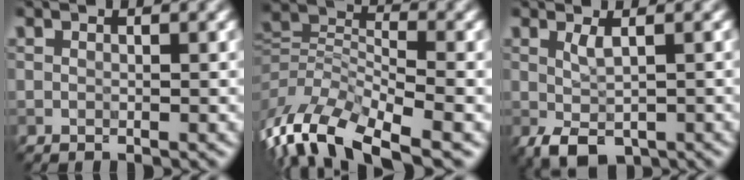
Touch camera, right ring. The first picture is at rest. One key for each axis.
{"total": 9.8, "fx": -6.9, "fy": 3.1, "fz": 6.3, "tx": -0.128, "ty": 0.005, "tz": -0.126}
{"total": 2.0, "fx": -1.1, "fy": 0.3, "fz": 1.7, "tx": -0.041, "ty": 0.001, "tz": -0.002}